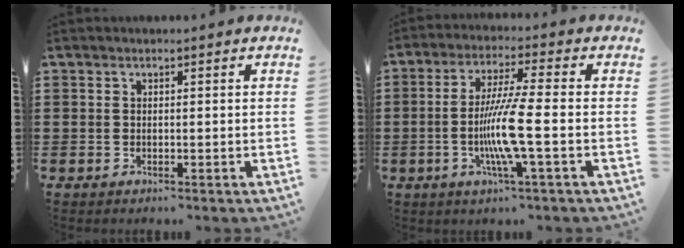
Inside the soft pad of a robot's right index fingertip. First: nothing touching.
{"total": 9.0, "force": [-2.1, 0.1, 8.8], "torque": [-0.176, -0.020, -0.046]}